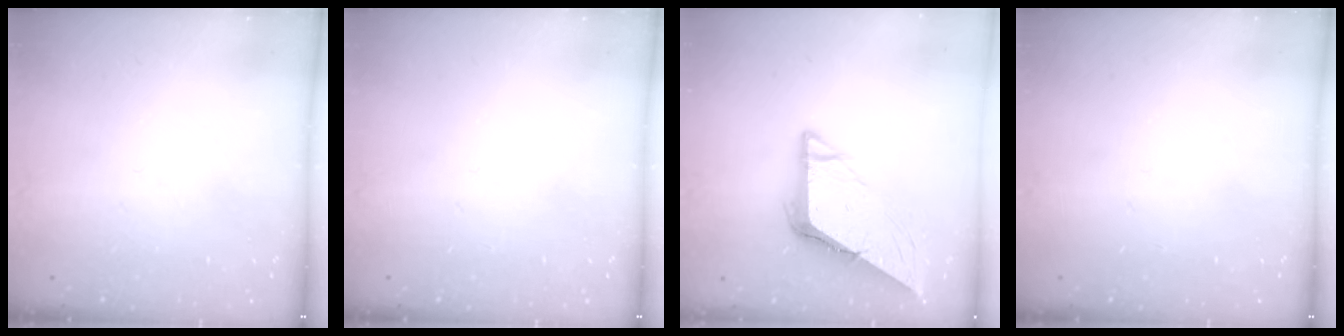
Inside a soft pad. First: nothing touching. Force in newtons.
{"total": 0.0}
{"total": 8.9, "press": 8.9, "slide": 1.0}
{"total": 0.0}